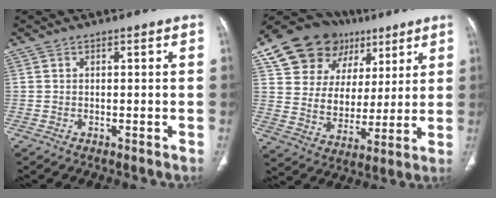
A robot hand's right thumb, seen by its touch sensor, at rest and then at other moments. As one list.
[{"total": 20.9, "force": [10.0, 15.8, 9.4], "torque": [-0.116, 0.007, 0.178]}]